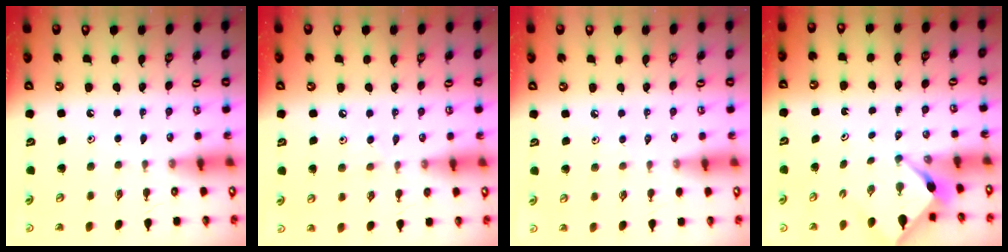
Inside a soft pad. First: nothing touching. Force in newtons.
{"total": 6.7, "press": 6.7, "slide": 1.0}
{"total": 2.8, "press": 2.7, "slide": 0.6}
{"total": 2.6, "press": 2.5, "slide": 0.3}